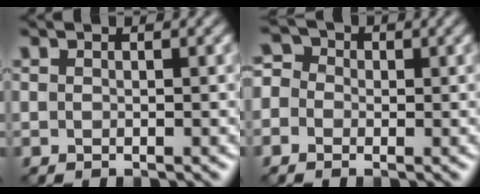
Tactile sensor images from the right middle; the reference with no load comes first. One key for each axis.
{"total": 2.8, "fx": -0.3, "fy": 2.6, "fz": 1.0, "tx": -0.010, "ty": 0.019, "tz": -0.023}